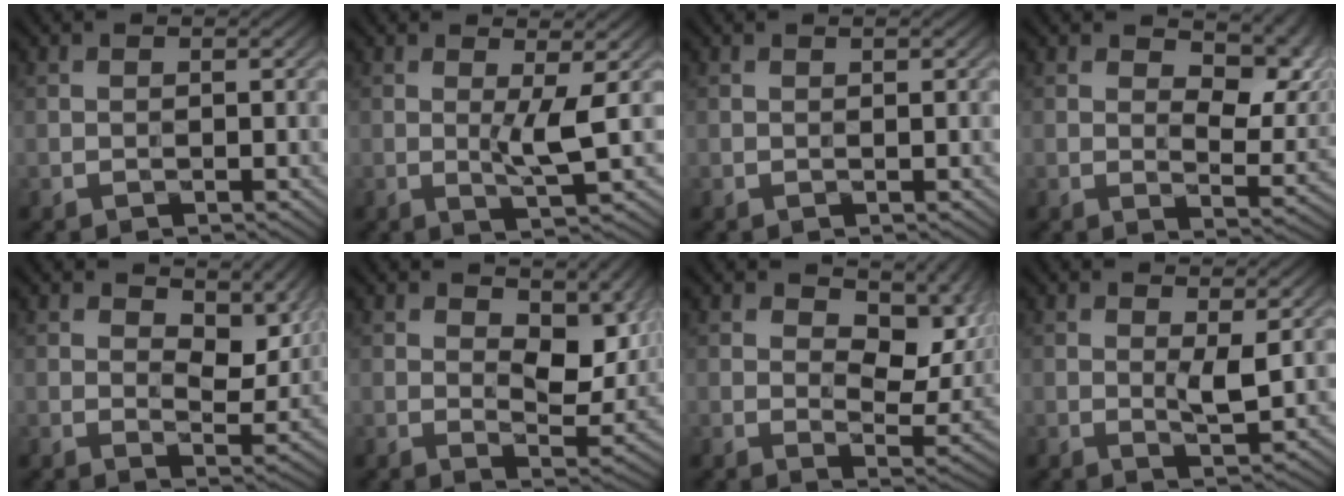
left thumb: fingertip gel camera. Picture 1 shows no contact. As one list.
[{"total": 3.7, "force": [0.4, 0.3, 3.6], "torque": [-0.072, -0.003, 0.008]}, {"total": 0.6, "force": [0.4, 0.0, 0.4], "torque": [-0.009, 0.003, 0.007]}, {"total": 10.5, "force": [5.1, 5.0, 7.7], "torque": [-0.122, -0.005, 0.079]}, {"total": 8.1, "force": [4.6, 3.9, 5.5], "torque": [-0.095, -0.006, 0.074]}, {"total": 10.5, "force": [4.4, 5.1, 8.1], "torque": [-0.132, -0.006, 0.070]}, {"total": 11.8, "force": [5.0, 6.2, 8.7], "torque": [-0.136, -0.003, 0.074]}, {"total": 2.7, "force": [0.6, 0.6, 2.6], "torque": [-0.053, -0.007, 0.013]}]